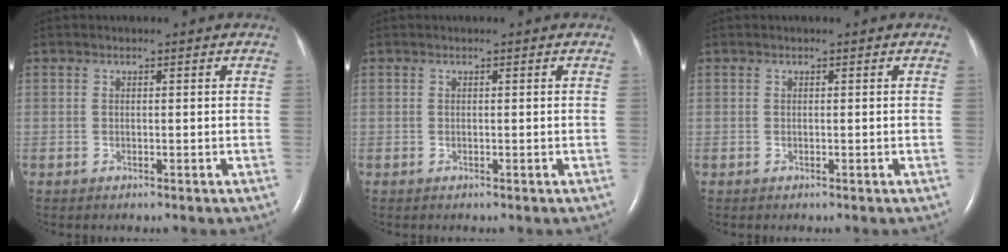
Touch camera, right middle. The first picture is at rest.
{"total": 0.0}
{"total": 0.0}